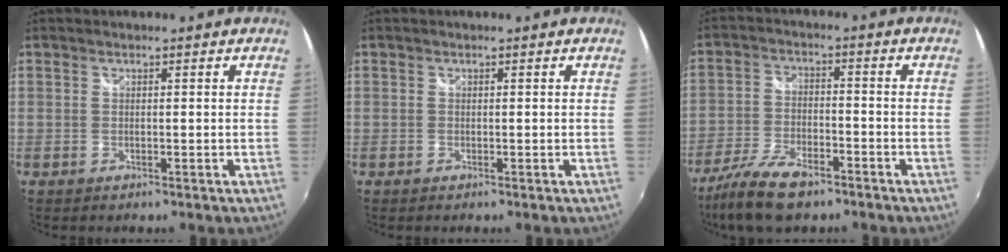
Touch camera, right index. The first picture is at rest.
{"total": 0.0}
{"total": 11.6, "force": [-8.6, 4.2, 6.6], "torque": [-0.156, -0.020, -0.163]}